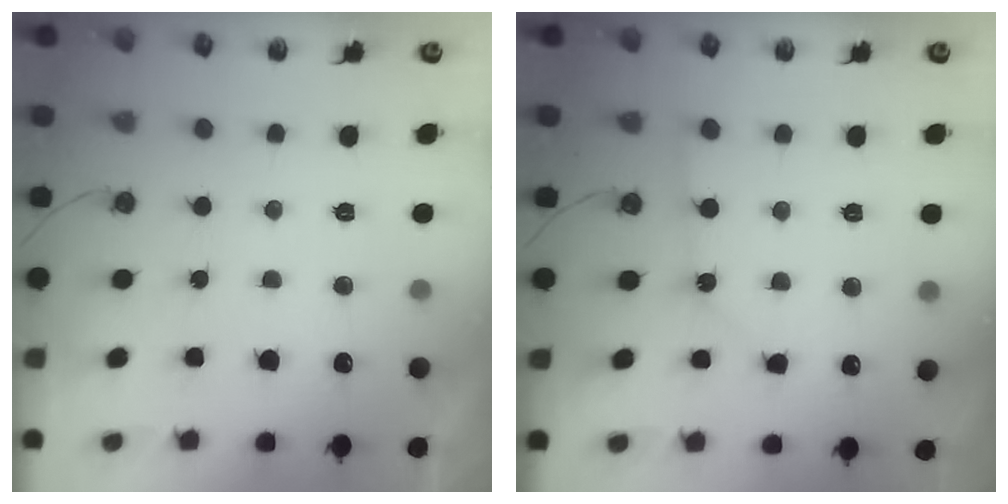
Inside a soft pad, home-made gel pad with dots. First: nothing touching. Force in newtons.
{"total": 3.3, "press": 3.3, "slide": 0.4}